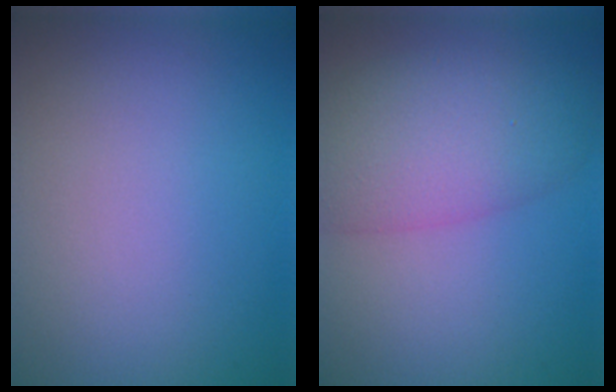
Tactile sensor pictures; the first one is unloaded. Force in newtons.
{"total": 7.1, "press": 7.1, "slide": 0.4}